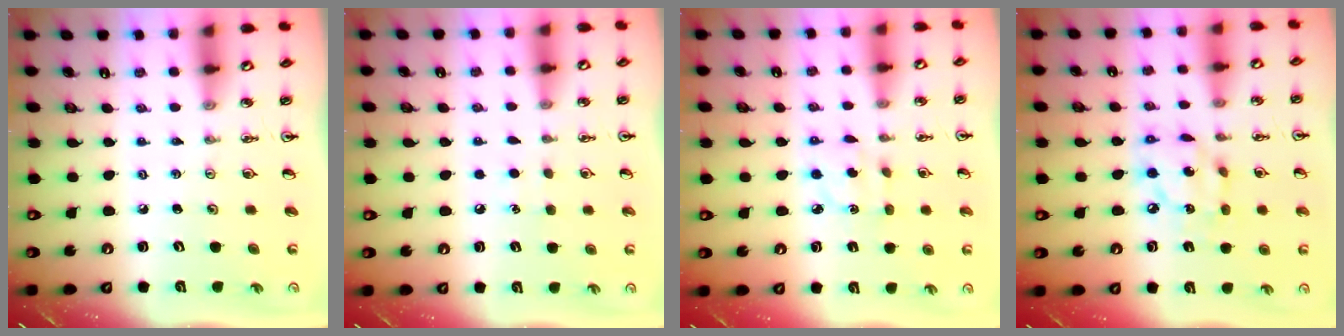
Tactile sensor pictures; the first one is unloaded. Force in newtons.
{"total": 5.5, "press": 5.4, "slide": 0.6}
{"total": 2.6, "press": 2.6, "slide": 0.1}
{"total": 11.2, "press": 11.1, "slide": 1.0}